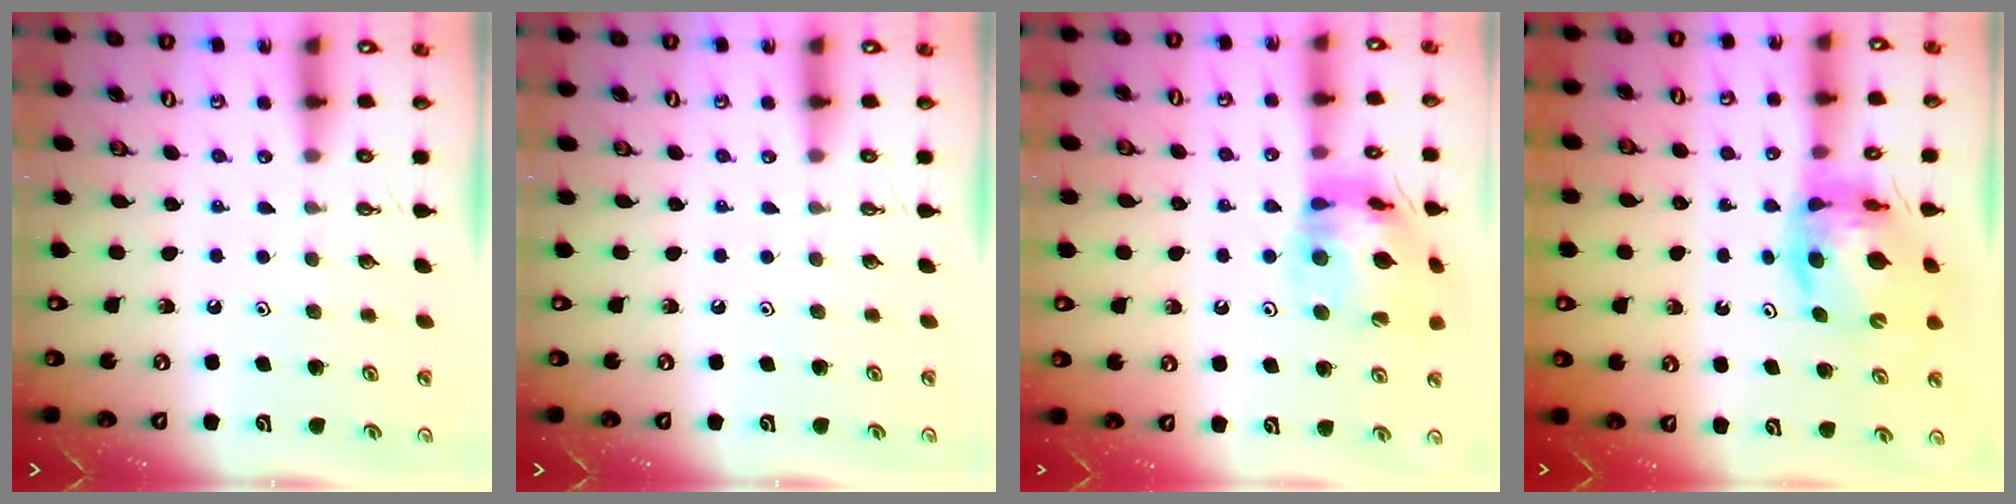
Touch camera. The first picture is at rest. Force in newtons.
{"total": 0.0}
{"total": 16.0, "press": 15.9, "slide": 2.0}
{"total": 11.7, "press": 11.7, "slide": 1.2}